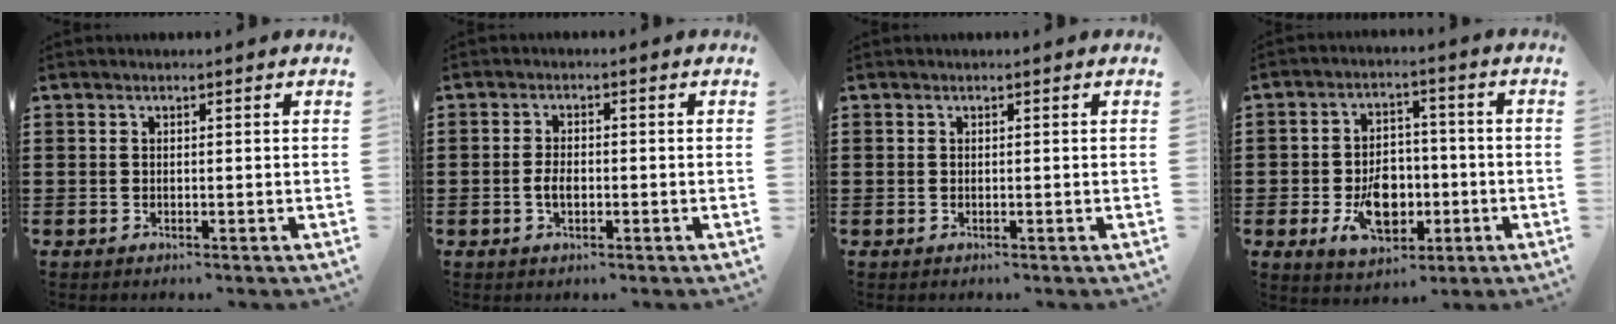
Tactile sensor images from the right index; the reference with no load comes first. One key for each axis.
{"total": 2.7, "fx": -0.6, "fy": 1.4, "fz": 2.2, "tx": -0.049, "ty": -0.001, "tz": -0.013}
{"total": 0.0}
{"total": 8.6, "fx": -2.2, "fy": 5.5, "fz": 6.2, "tx": -0.102, "ty": -0.001, "tz": -0.040}